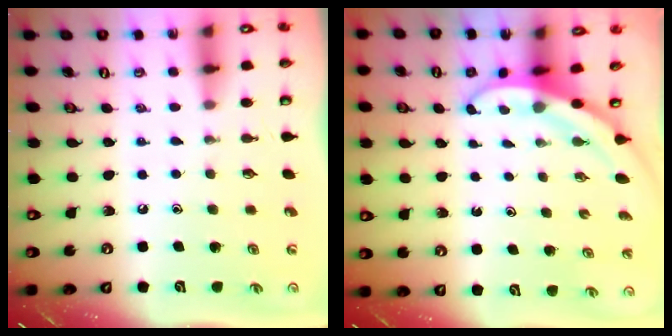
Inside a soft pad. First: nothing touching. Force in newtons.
{"total": 3.2, "press": 3.2, "slide": 0.1}